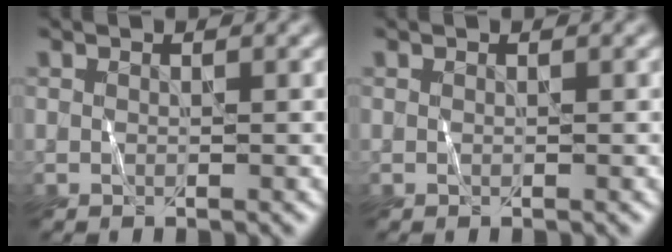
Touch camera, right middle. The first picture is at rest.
{"total": 0.0}